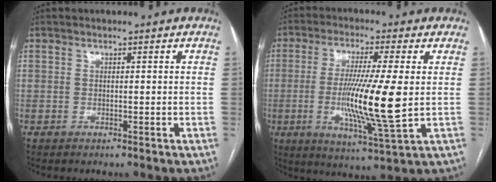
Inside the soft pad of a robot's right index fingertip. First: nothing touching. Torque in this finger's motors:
{"motor_torque": [2.14, 0.00, 0.78, 0.21]}